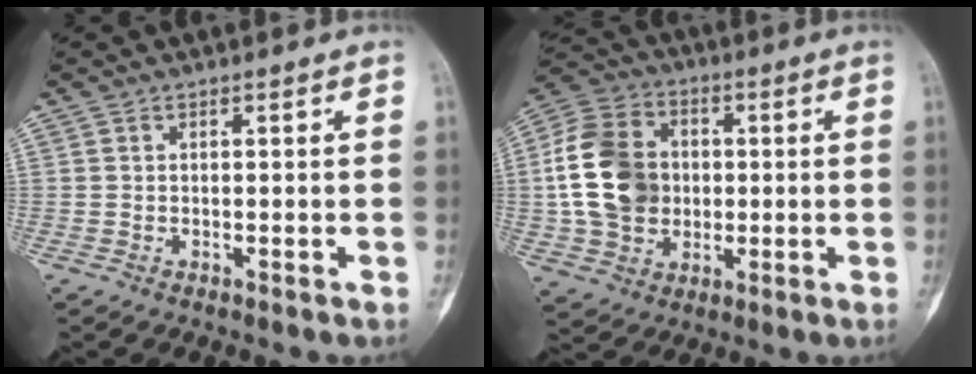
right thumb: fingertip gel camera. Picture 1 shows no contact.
{"total": 16.2, "force": [0.5, 12.8, 9.9], "torque": [-0.169, 0.016, 0.007]}